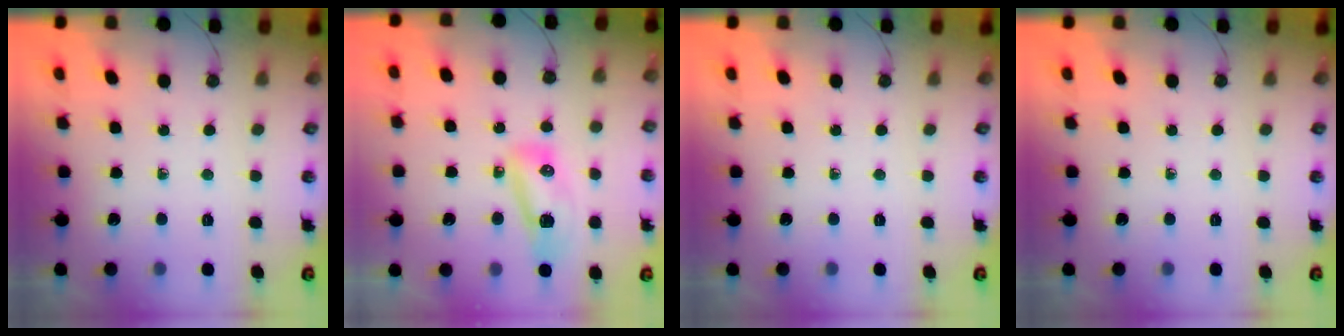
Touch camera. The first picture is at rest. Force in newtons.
{"total": 10.3, "press": 10.0, "slide": 2.4}
{"total": 0.0}
{"total": 0.0}